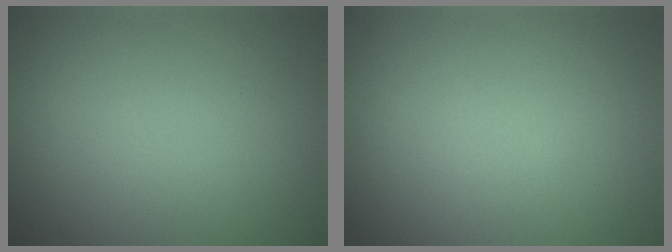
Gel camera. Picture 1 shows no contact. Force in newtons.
{"total": 0.0}